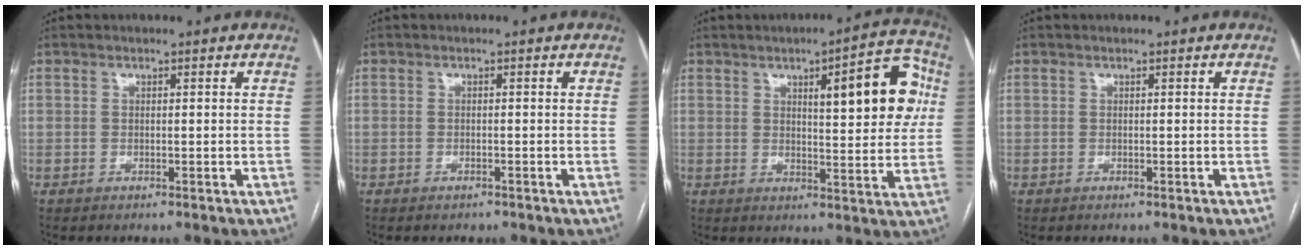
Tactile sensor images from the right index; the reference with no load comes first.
{"total": 0.6, "force": [-0.5, 0.4, 0.2], "torque": [-0.007, 0.000, -0.003]}
{"total": 12.3, "force": [3.4, 2.9, 11.5], "torque": [-0.141, 0.022, 0.041]}
{"total": 0.0}